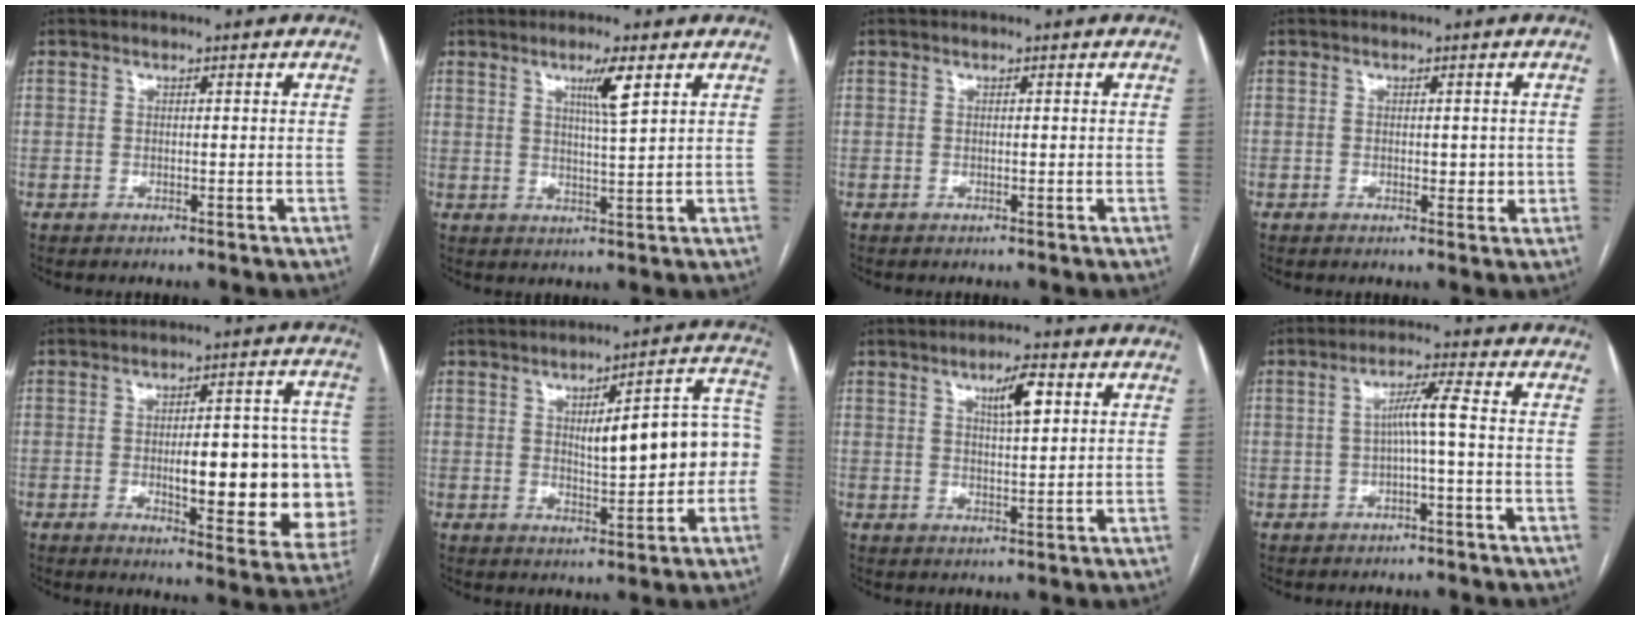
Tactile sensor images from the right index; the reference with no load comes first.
{"total": 4.7, "force": [2.3, -0.2, 4.1], "torque": [-0.071, -0.006, 0.040]}
{"total": 0.0}
{"total": 2.1, "force": [0.1, 1.3, 1.7], "torque": [-0.015, 0.001, 0.004]}
{"total": 18.1, "force": [-2.1, 5.2, 17.2], "torque": [-0.154, 0.024, -0.005]}
{"total": 11.9, "force": [-0.2, 3.2, 11.5], "torque": [-0.146, 0.036, 0.006]}
{"total": 5.2, "force": [2.2, 0.9, 4.6], "torque": [-0.079, 0.003, 0.038]}
{"total": 4.3, "force": [-0.5, -0.4, 4.2], "torque": [-0.075, 0.015, -0.005]}